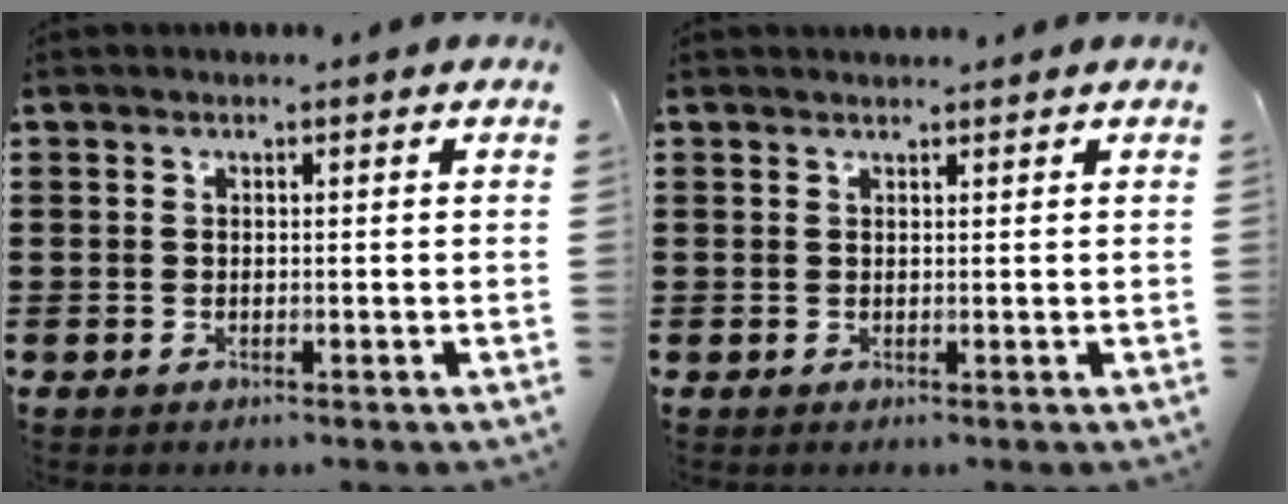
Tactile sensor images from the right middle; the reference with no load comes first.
{"total": 0.8, "force": [0.8, 0.1, 0.1], "torque": [-0.004, -0.001, 0.015]}